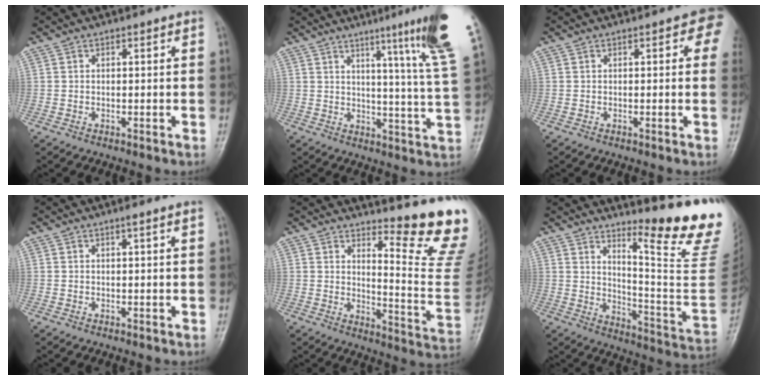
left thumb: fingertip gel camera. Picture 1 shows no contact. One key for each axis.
{"total": 16.3, "fx": 9.9, "fy": -0.7, "fz": 13.0, "tx": -0.167, "ty": -0.066, "tz": 0.119}
{"total": 3.9, "fx": 1.3, "fy": 2.1, "fz": 3.1, "tx": -0.002, "ty": 0.001, "tz": 0.003}
{"total": 1.0, "fx": 0.6, "fy": 0.0, "fz": 0.8, "tx": -0.013, "ty": 0.000, "tz": 0.008}
{"total": 15.1, "fx": 12.6, "fy": 1.2, "fz": 8.1, "tx": -0.086, "ty": -0.168, "tz": 0.158}
{"total": 18.7, "fx": 13.2, "fy": 1.6, "fz": 13.1, "tx": -0.154, "ty": -0.138, "tz": 0.190}